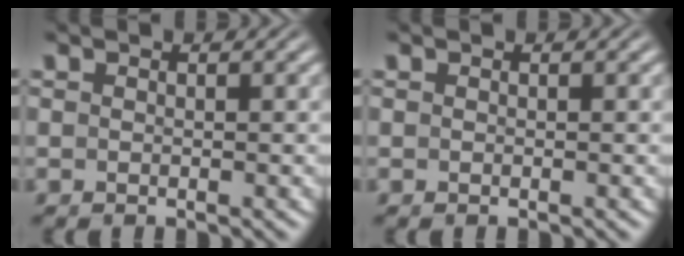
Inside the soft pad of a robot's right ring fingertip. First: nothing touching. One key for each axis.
{"total": 0.0}